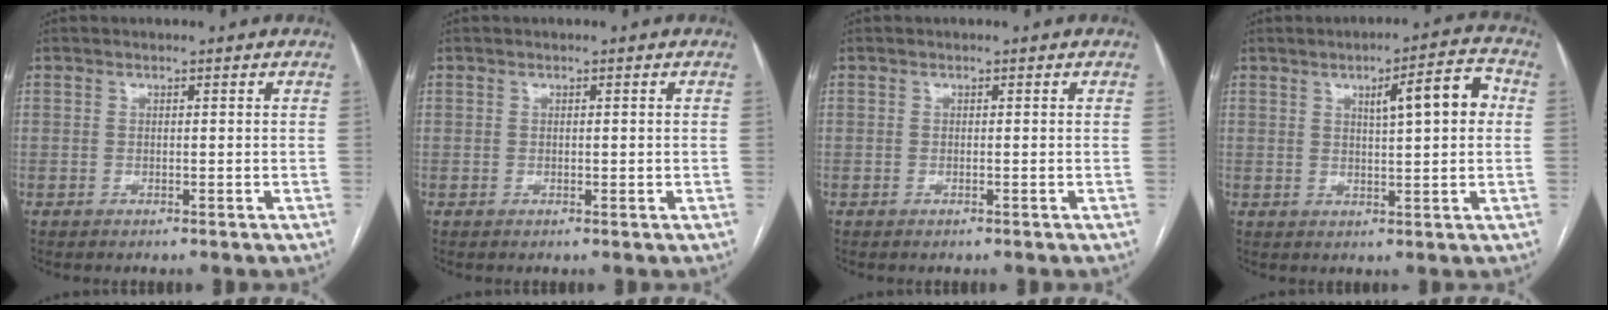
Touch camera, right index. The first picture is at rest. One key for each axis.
{"total": 0.5, "fx": 0.0, "fy": 0.3, "fz": 0.4, "tx": -0.004, "ty": 0.000, "tz": 0.003}
{"total": 0.0}
{"total": 7.7, "fx": 1.9, "fy": 1.2, "fz": 7.4, "tx": -0.106, "ty": 0.018, "tz": 0.027}